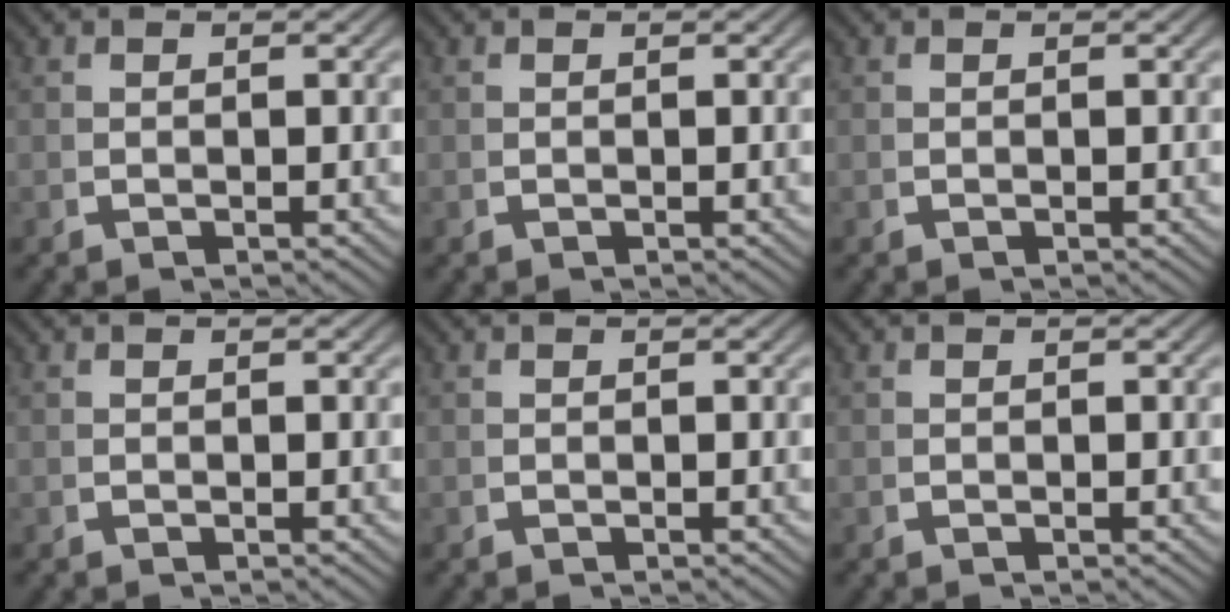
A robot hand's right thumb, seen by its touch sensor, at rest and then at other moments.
{"total": 0.0}
{"total": 0.0}
{"total": 0.0}
{"total": 0.0}
{"total": 0.0}